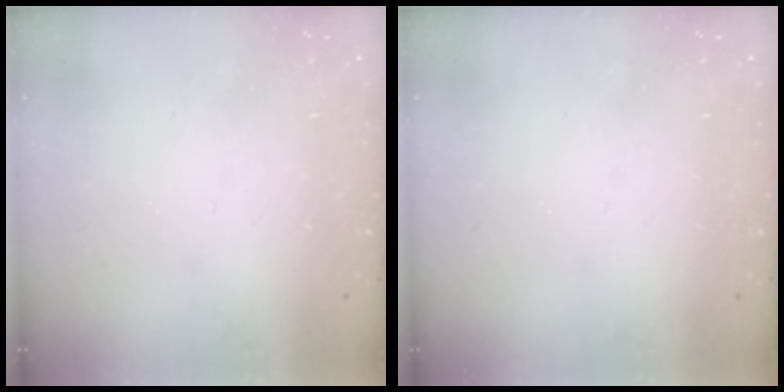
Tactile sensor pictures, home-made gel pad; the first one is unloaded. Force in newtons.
{"total": 0.0}